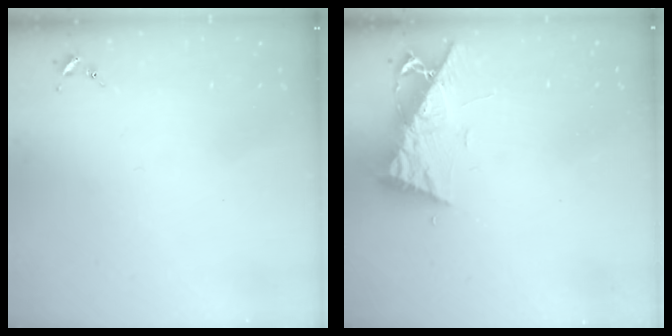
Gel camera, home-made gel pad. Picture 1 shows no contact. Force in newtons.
{"total": 9.7, "press": 9.7, "slide": 0.7}